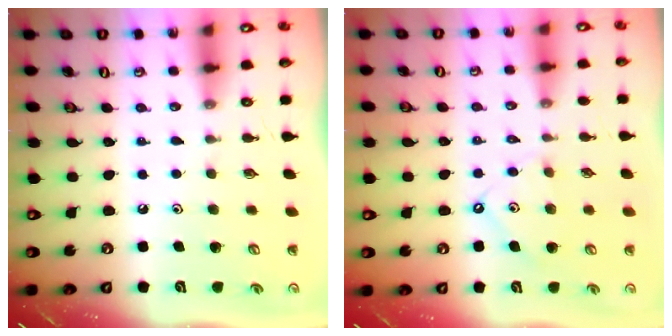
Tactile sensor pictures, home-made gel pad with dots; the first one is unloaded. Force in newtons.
{"total": 7.2, "press": 7.2, "slide": 0.9}